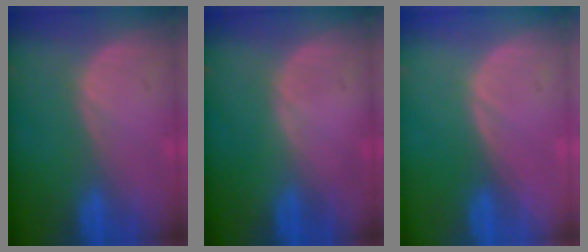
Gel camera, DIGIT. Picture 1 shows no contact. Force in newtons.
{"total": 0.0}
{"total": 0.0}